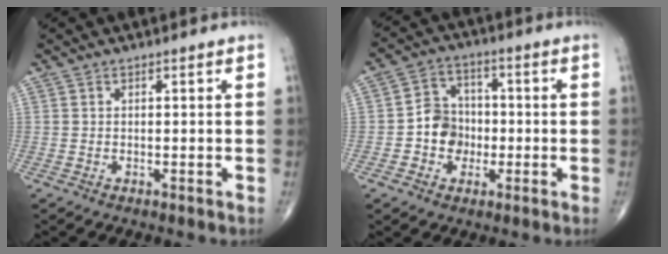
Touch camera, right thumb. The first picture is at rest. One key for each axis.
{"total": 7.7, "fx": -1.6, "fy": 6.8, "fz": 3.3, "tx": -0.017, "ty": 0.025, "tz": -0.036}